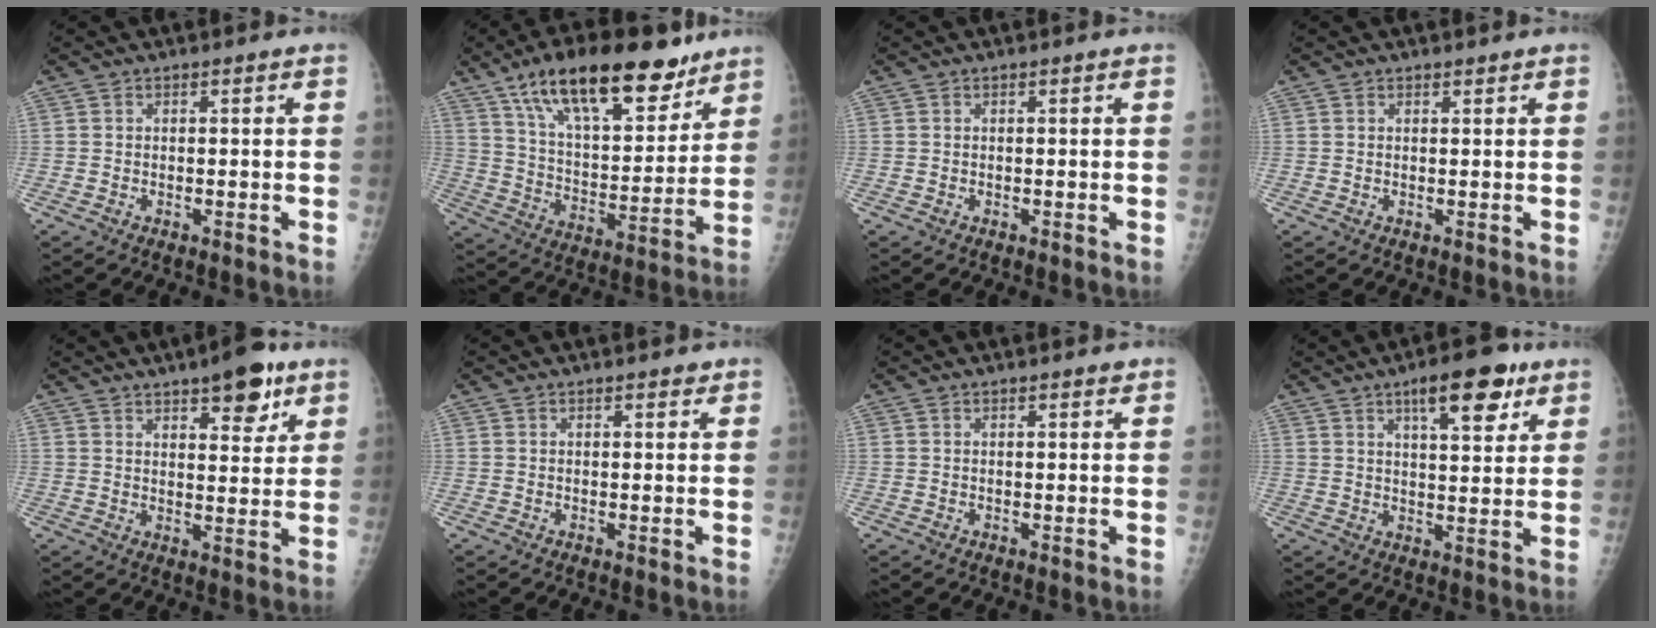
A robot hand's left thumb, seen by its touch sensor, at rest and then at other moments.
{"total": 23.1, "force": [15.1, 9.2, 14.8], "torque": [-0.202, -0.051, 0.252]}
{"total": 0.0}
{"total": 0.7, "force": [0.7, 0.2, 0.1], "torque": [-0.001, -0.006, 0.010]}
{"total": 10.2, "force": [6.4, 3.7, 7.0], "torque": [-0.073, -0.032, 0.089]}
{"total": 1.7, "force": [1.3, 0.7, 0.9], "torque": [-0.005, -0.005, 0.015]}
{"total": 1.4, "force": [1.0, 0.4, 0.8], "torque": [-0.009, -0.005, 0.014]}
{"total": 13.9, "force": [8.1, 4.7, 10.3], "torque": [-0.128, -0.033, 0.122]}